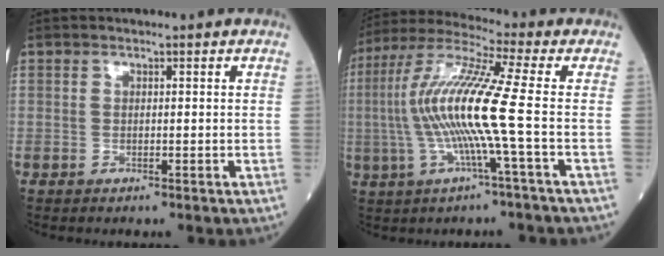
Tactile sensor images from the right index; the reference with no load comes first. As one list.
[{"total": 13.2, "force": [-1.5, -1.1, 13.1], "torque": [-0.271, 0.005, -0.040]}]